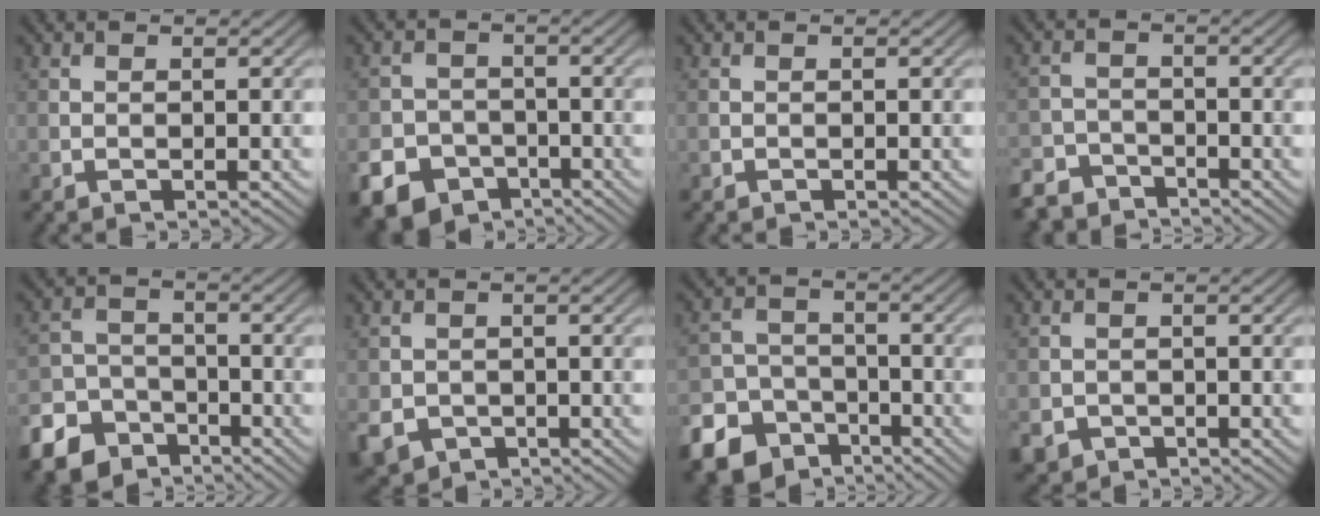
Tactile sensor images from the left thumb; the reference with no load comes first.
{"total": 10.1, "force": [-6.1, 7.6, 2.7], "torque": [-0.062, -0.041, -0.120]}
{"total": 0.0}
{"total": 4.8, "force": [-4.1, 2.3, 1.0], "torque": [-0.020, -0.004, -0.083]}
{"total": 8.9, "force": [-6.1, 5.8, 2.9], "torque": [-0.064, -0.023, -0.115]}
{"total": 4.0, "force": [-1.6, 3.3, 1.4], "torque": [-0.041, -0.019, -0.030]}
{"total": 11.5, "force": [-7.4, 8.1, 3.3], "torque": [-0.089, -0.044, -0.132]}
{"total": 2.5, "force": [-1.5, 2.0, 0.5], "torque": [-0.012, -0.011, -0.031]}